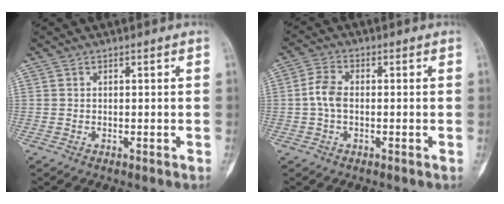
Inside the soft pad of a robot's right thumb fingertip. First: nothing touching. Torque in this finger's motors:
{"motor_torque": [0.27, 0.13, 0.18, -0.31, 0.17]}